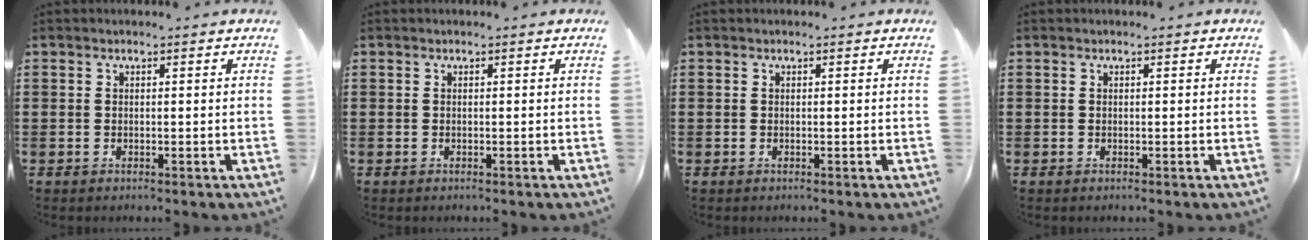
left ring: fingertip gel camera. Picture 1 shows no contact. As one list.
[{"total": 0.0}, {"total": 0.0}, {"total": 0.0}]